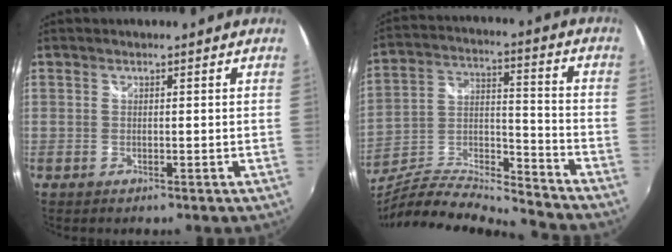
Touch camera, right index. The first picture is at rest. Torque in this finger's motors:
{"motor_torque": [0.07, -0.13, -0.52, -0.09]}